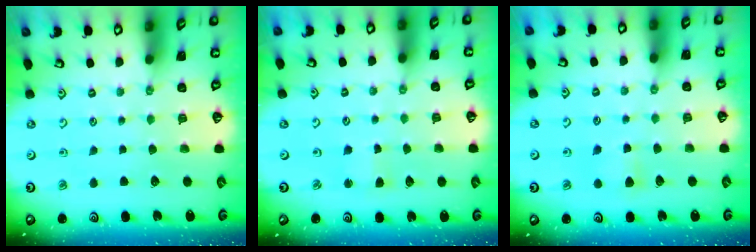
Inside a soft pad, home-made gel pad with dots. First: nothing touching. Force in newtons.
{"total": 2.6, "press": 2.6, "slide": 0.4}
{"total": 4.5, "press": 4.5, "slide": 0.8}